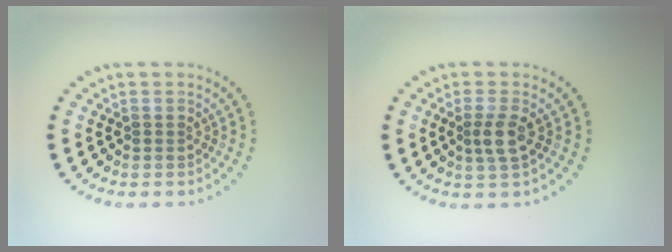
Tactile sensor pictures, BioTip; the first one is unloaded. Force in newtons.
{"total": 1.9, "press": 1.7, "slide": 1.0}